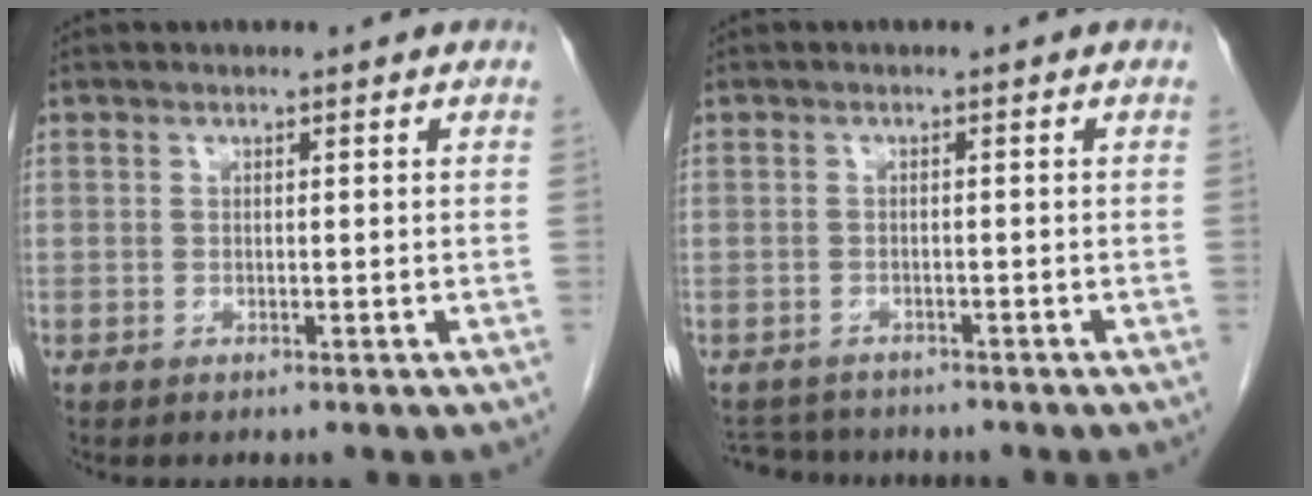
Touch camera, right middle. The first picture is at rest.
{"total": 4.8, "force": [-4.5, 1.5, 0.5], "torque": [-0.006, -0.005, -0.070]}